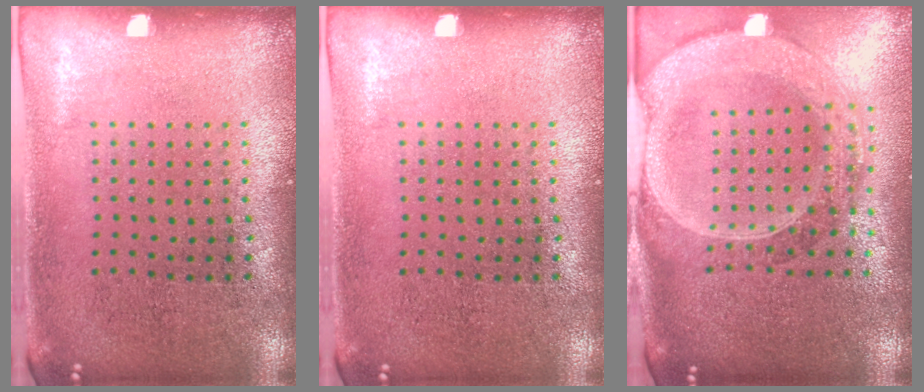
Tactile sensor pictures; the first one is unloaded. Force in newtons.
{"total": 0.0}
{"total": 2.9, "press": 2.5, "slide": 1.5}